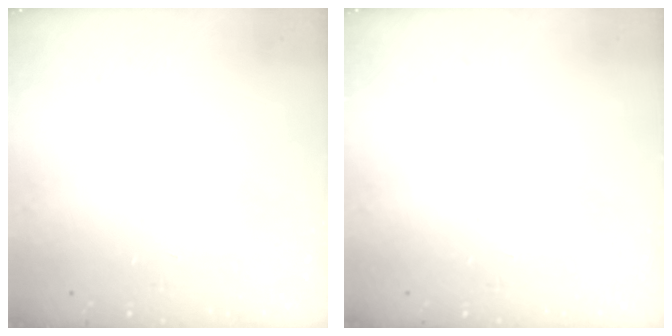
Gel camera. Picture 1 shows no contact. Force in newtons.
{"total": 0.0}